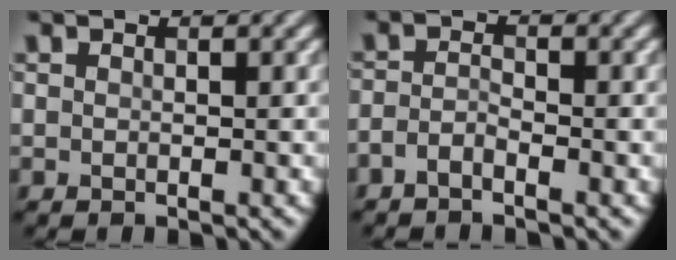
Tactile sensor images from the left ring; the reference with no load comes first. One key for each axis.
{"total": 1.5, "fx": -1.0, "fy": 0.4, "fz": 0.9, "tx": -0.022, "ty": 0.002, "tz": -0.025}